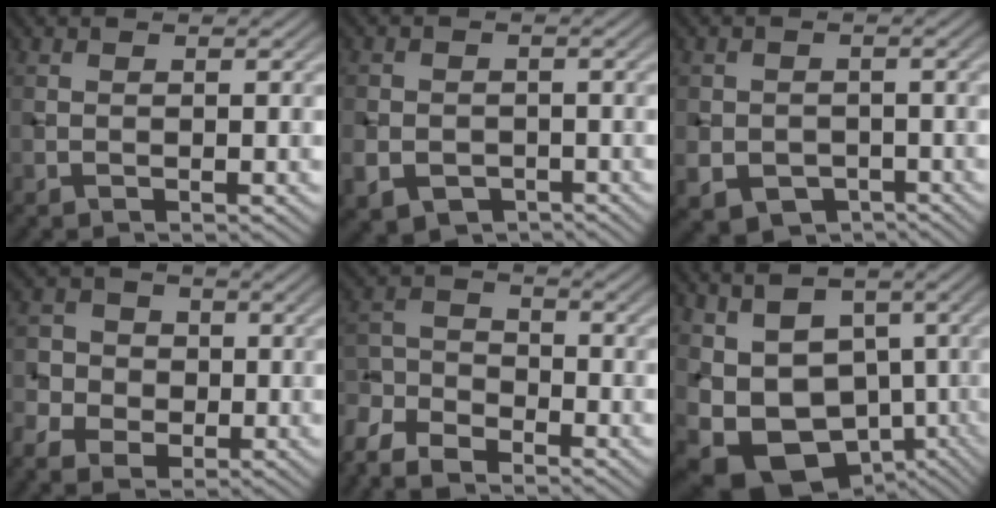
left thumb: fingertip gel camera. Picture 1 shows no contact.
{"total": 4.9, "force": [-2.2, 4.0, 1.8], "torque": [-0.038, -0.019, -0.042]}
{"total": 4.8, "force": [-1.9, 4.1, 1.6], "torque": [-0.037, -0.019, -0.032]}
{"total": 6.4, "force": [-2.2, 5.6, 2.2], "torque": [-0.055, -0.005, -0.060]}
{"total": 8.3, "force": [-6.7, 3.4, 3.4], "torque": [-0.083, -0.016, -0.144]}
{"total": 12.2, "force": [-1.5, 9.8, 7.1], "torque": [-0.142, -0.010, -0.008]}